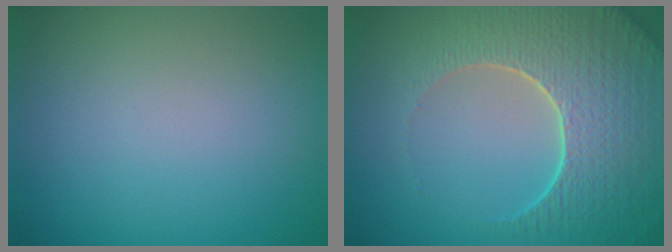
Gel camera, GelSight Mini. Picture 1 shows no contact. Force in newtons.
{"total": 8.1, "press": 6.1, "slide": 5.3}